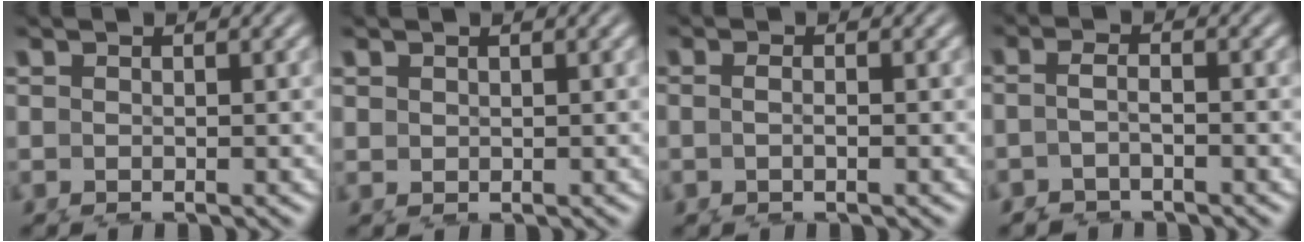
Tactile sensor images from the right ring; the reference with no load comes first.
{"total": 1.0, "force": [0.4, 0.9, 0.0], "torque": [-0.003, -0.005, 0.009]}
{"total": 1.5, "force": [-0.2, 0.3, 1.4], "torque": [-0.027, 0.001, -0.004]}
{"total": 2.3, "force": [-0.8, 1.7, 1.4], "torque": [-0.020, -0.004, -0.017]}